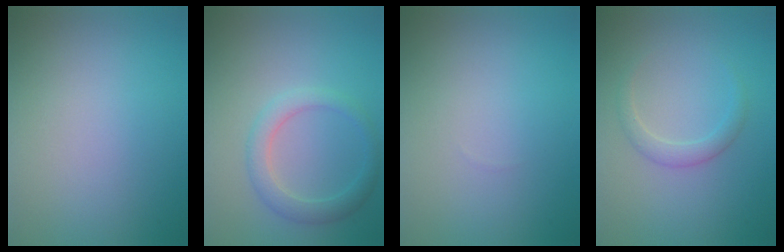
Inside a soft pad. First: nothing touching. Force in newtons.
{"total": 2.7, "press": 2.7, "slide": 0.2}
{"total": 0.0}
{"total": 1.6, "press": 1.6, "slide": 0.1}